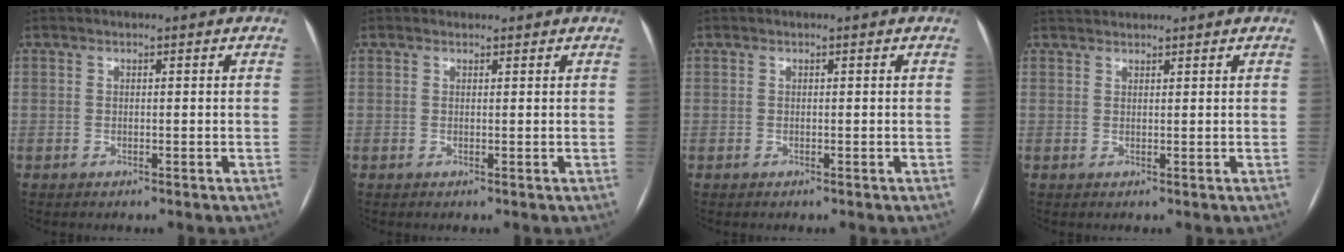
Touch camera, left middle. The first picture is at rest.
{"total": 0.7, "force": [0.6, 0.3, -0.1], "torque": [-0.003, 0.008, 0.010]}
{"total": 0.0}
{"total": 2.7, "force": [2.6, 0.2, 0.3], "torque": [-0.007, 0.028, 0.051]}